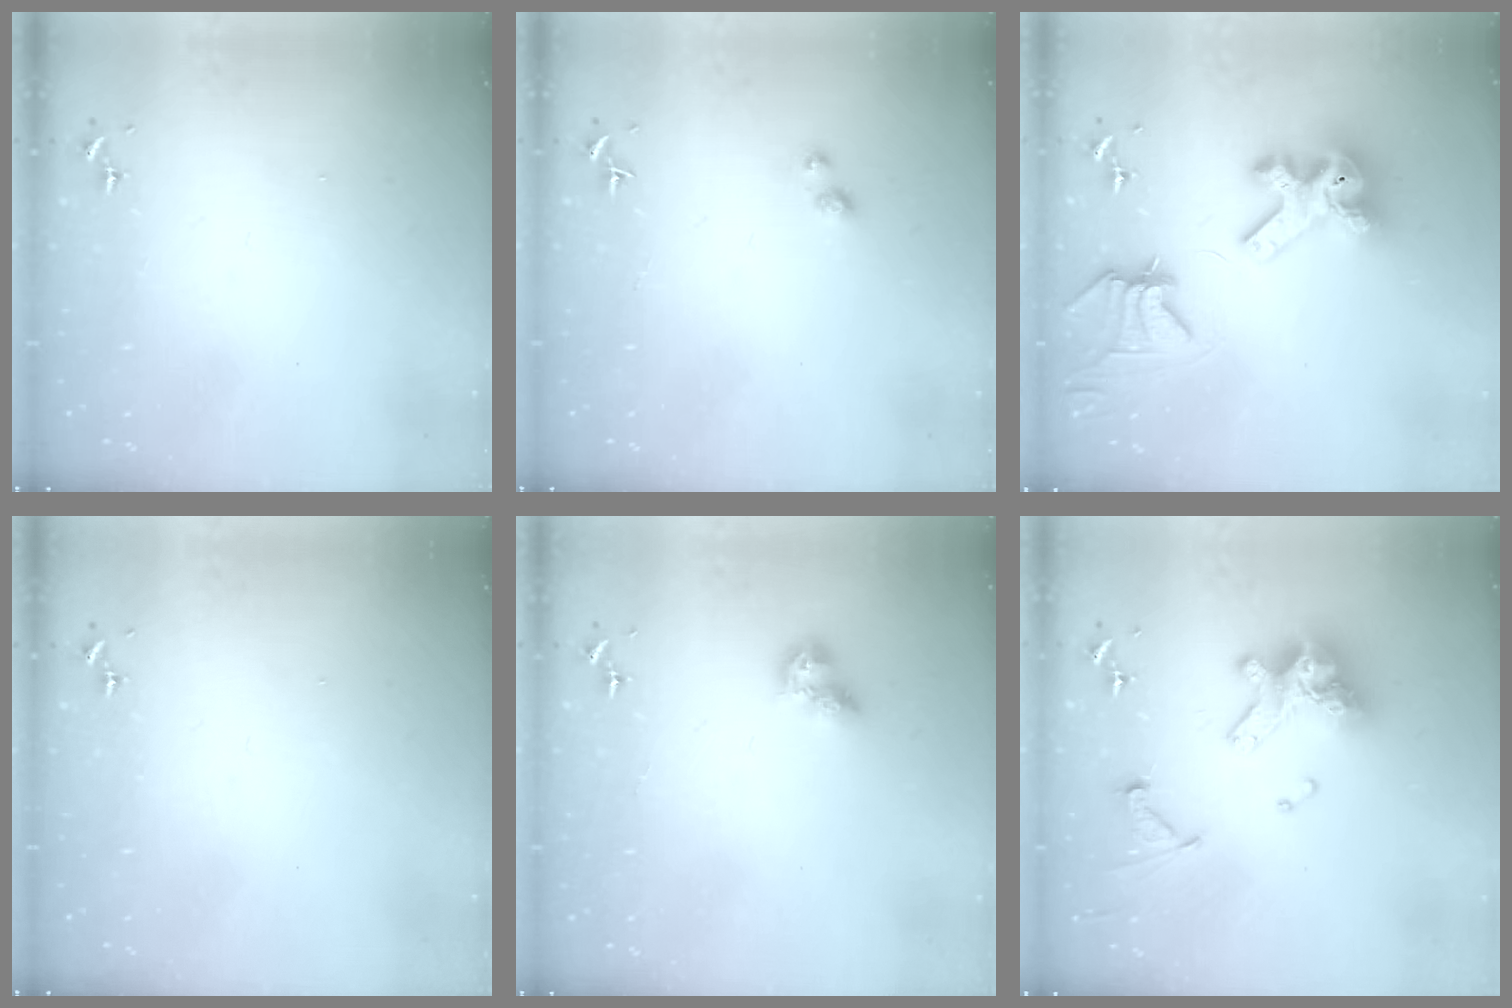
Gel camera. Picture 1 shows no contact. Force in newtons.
{"total": 3.0, "press": 3.0, "slide": 0.1}
{"total": 12.7, "press": 12.6, "slide": 1.6}
{"total": 0.0}
{"total": 6.6, "press": 6.6, "slide": 0.4}
{"total": 16.2, "press": 16.1, "slide": 1.9}